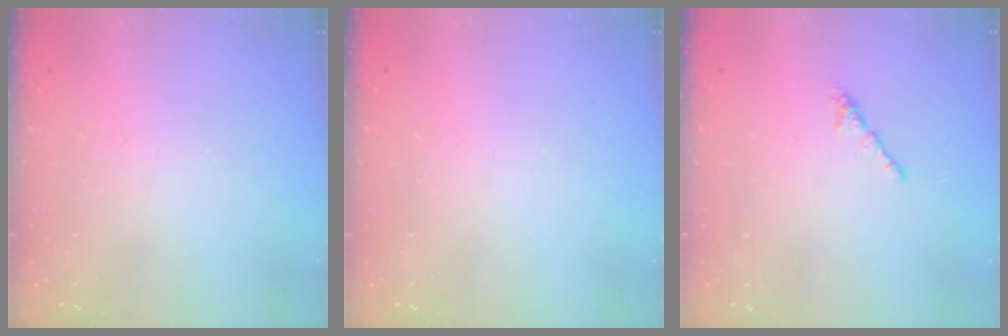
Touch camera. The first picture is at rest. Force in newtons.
{"total": 0.0}
{"total": 2.1, "press": 2.0, "slide": 0.7}